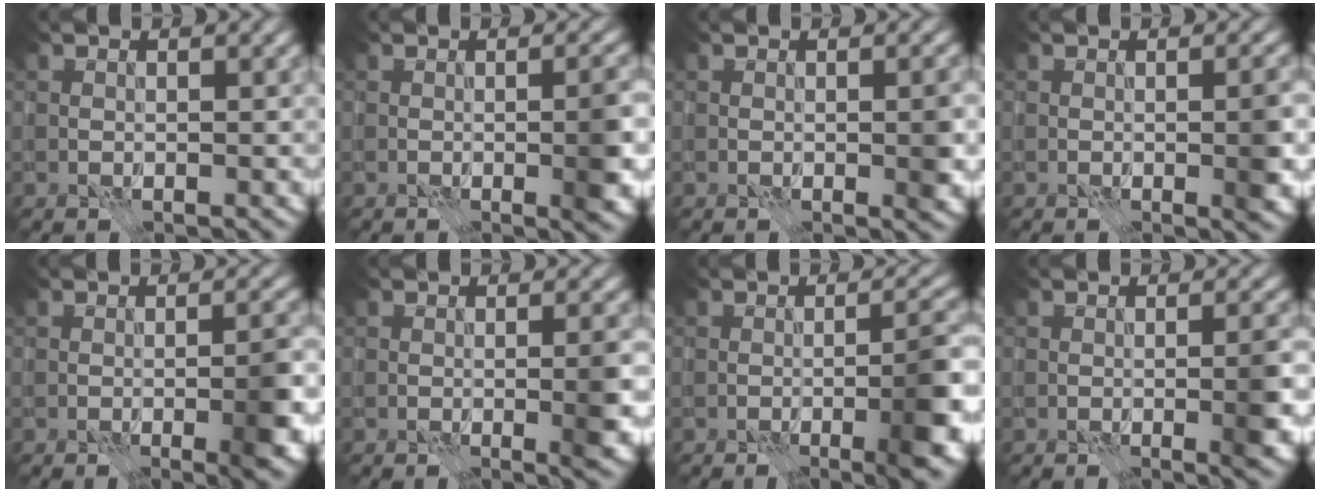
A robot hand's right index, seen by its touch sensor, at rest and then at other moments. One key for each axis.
{"total": 3.8, "fx": -0.6, "fy": 0.8, "fz": 3.6, "tx": -0.048, "ty": 0.002, "tz": -0.011}
{"total": 2.0, "fx": -0.3, "fy": 0.3, "fz": 2.0, "tx": -0.028, "ty": 0.001, "tz": -0.005}
{"total": 2.8, "fx": -0.4, "fy": 0.5, "fz": 2.8, "tx": -0.039, "ty": 0.001, "tz": -0.009}
{"total": 4.3, "fx": -1.3, "fy": 0.9, "fz": 4.0, "tx": -0.055, "ty": 0.003, "tz": -0.022}
{"total": 3.4, "fx": -0.5, "fy": 0.7, "fz": 3.3, "tx": -0.044, "ty": 0.001, "tz": -0.009}
{"total": 6.5, "fx": -2.2, "fy": 1.7, "fz": 5.9, "tx": -0.074, "ty": 0.011, "tz": -0.036}
{"total": 3.4, "fx": -0.6, "fy": 0.7, "fz": 3.3, "tx": -0.044, "ty": 0.002, "tz": -0.013}